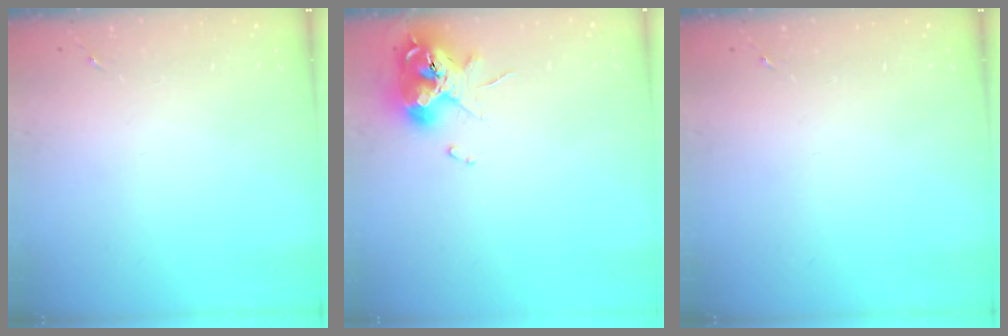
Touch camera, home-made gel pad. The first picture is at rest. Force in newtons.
{"total": 11.3, "press": 11.2, "slide": 1.6}
{"total": 0.0}